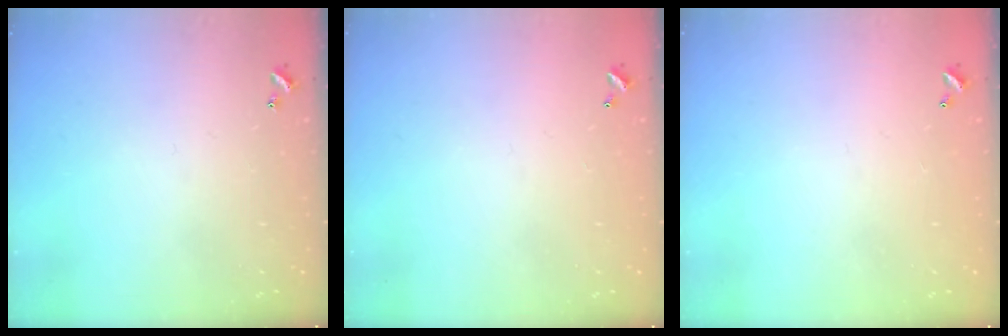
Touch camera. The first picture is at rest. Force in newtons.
{"total": 2.9, "press": 2.9, "slide": 0.1}
{"total": 3.0, "press": 3.0, "slide": 0.1}